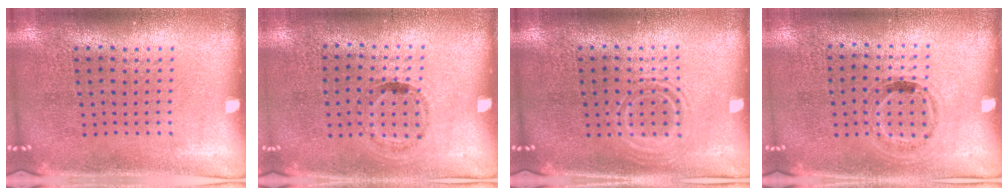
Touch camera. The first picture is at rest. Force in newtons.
{"total": 1.1, "press": 0.7, "slide": 0.9}
{"total": 1.1, "press": 1.0, "slide": 0.2}
{"total": 0.9, "press": 0.7, "slide": 0.6}